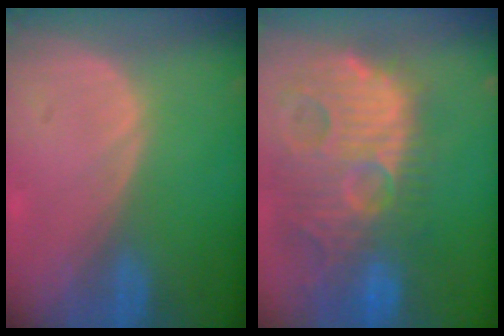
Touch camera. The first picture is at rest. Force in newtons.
{"total": 14.8, "press": 12.6, "slide": 7.6}